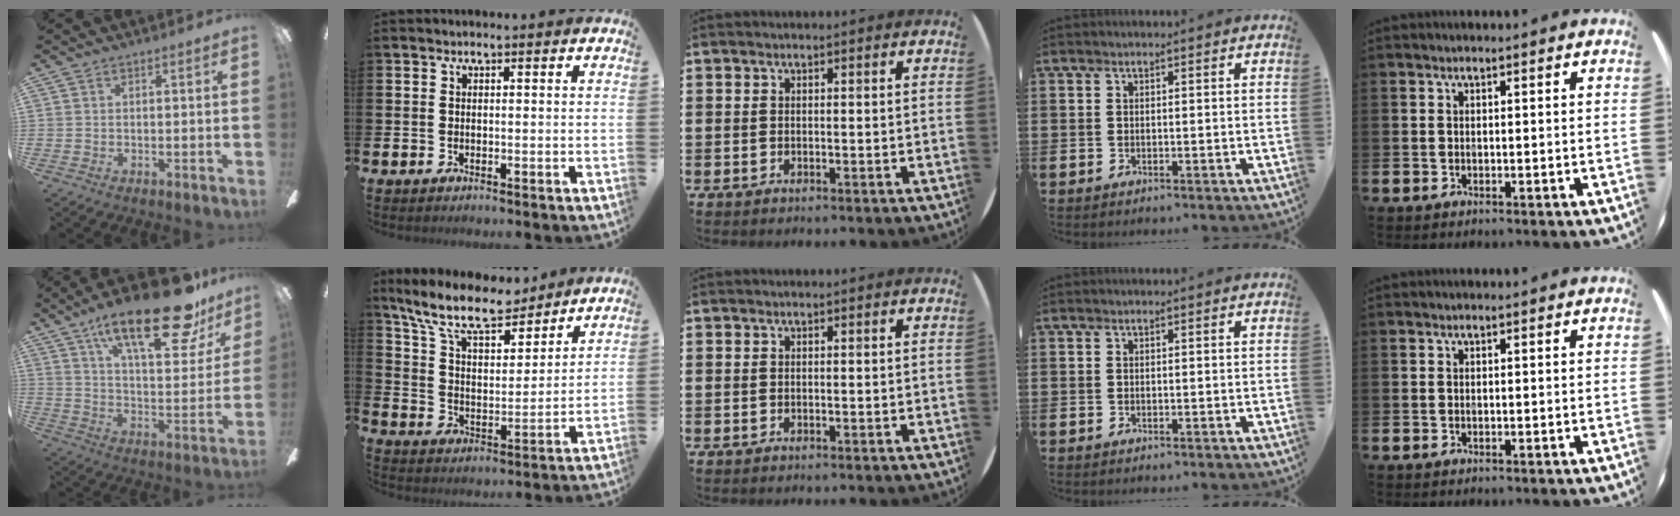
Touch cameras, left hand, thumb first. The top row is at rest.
{"thumb": {"total": 25.3, "force": [16.8, 8.0, 17.1], "torque": [-0.260, -0.102, 0.269]}, "index": {"total": 10.7, "force": [9.3, 3.0, 4.2], "torque": [-0.117, -0.049, 0.167]}}